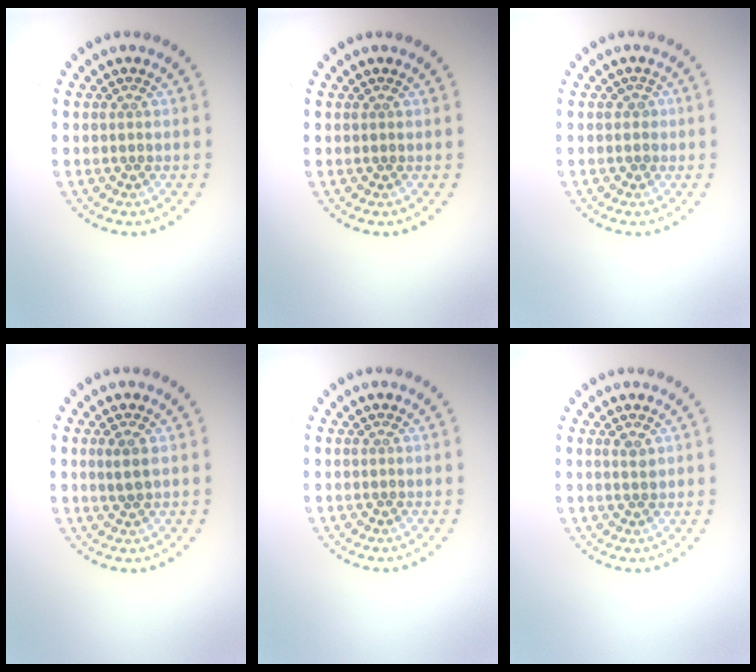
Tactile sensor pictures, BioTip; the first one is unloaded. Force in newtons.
{"total": 0.0}
{"total": 0.7, "press": 0.5, "slide": 0.5}
{"total": 0.8, "press": 0.6, "slide": 0.6}
{"total": 0.0}
{"total": 0.8, "press": 0.7, "slide": 0.3}